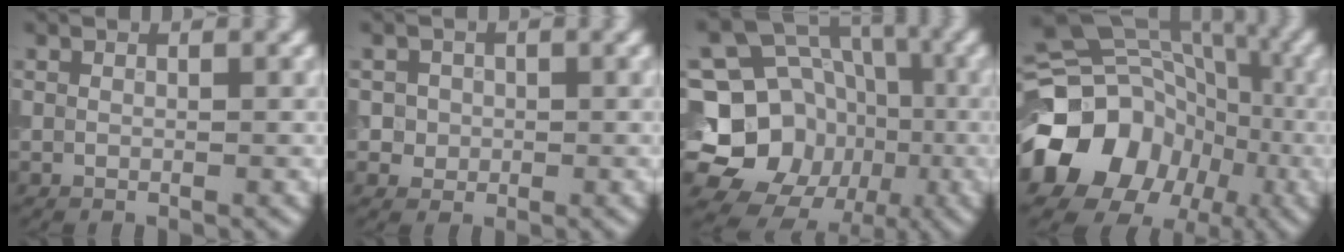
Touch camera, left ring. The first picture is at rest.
{"total": 2.0, "force": [0.3, 1.9, 0.6], "torque": [0.004, 0.000, 0.010]}
{"total": 13.2, "force": [-2.8, 11.6, 5.7], "torque": [-0.101, -0.017, -0.062]}
{"total": 16.5, "force": [-5.5, 14.0, 6.7], "torque": [-0.140, -0.015, -0.118]}